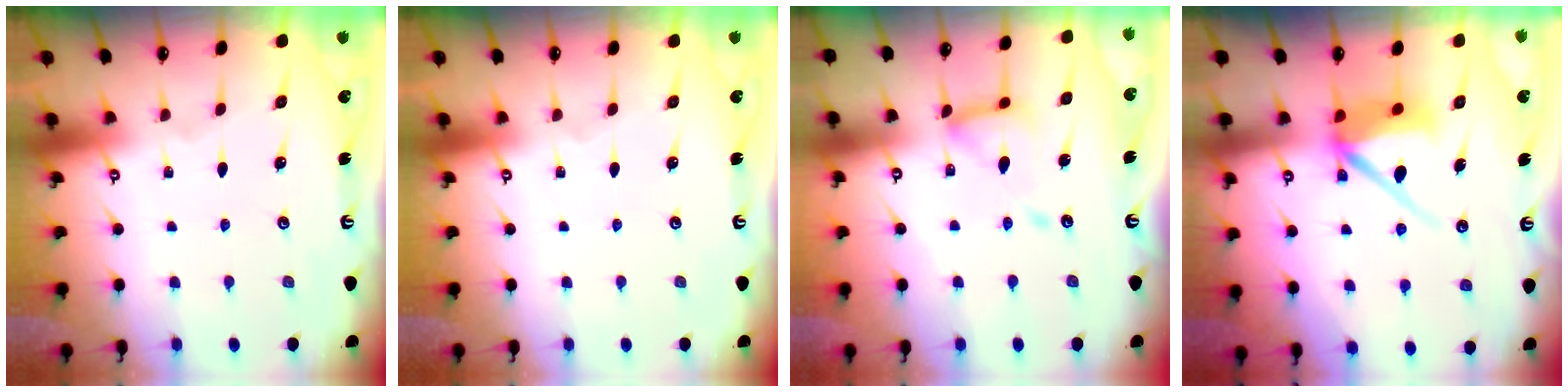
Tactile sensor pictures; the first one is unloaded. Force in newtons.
{"total": 0.0}
{"total": 12.9, "press": 12.9, "slide": 1.2}
{"total": 9.5, "press": 9.5, "slide": 0.6}